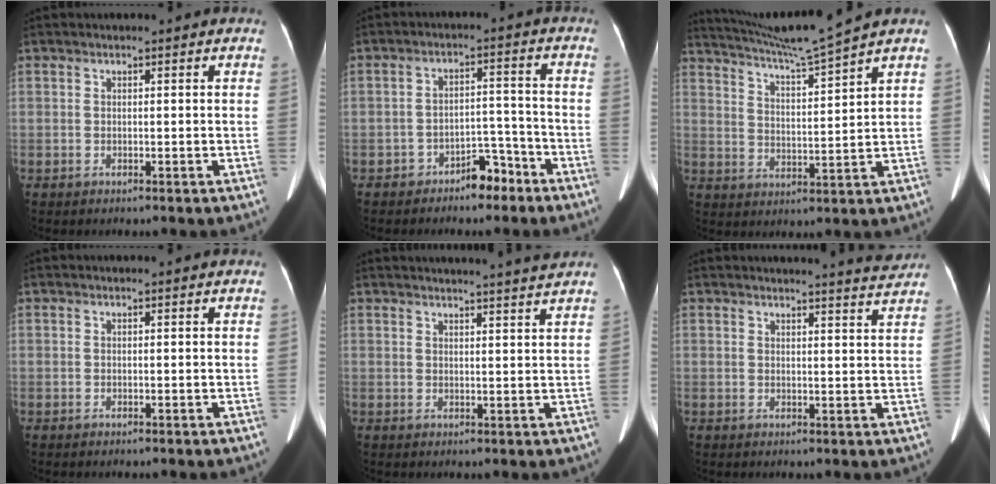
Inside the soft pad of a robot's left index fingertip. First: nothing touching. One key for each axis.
{"total": 5.2, "fx": -4.0, "fy": 2.4, "fz": 2.3, "tx": -0.031, "ty": 0.023, "tz": -0.060}
{"total": 9.7, "fx": 8.7, "fy": -2.9, "fz": 3.2, "tx": -0.068, "ty": -0.023, "tz": 0.157}
{"total": 0.0}
{"total": 7.8, "fx": 7.3, "fy": -1.4, "fz": 2.3, "tx": -0.027, "ty": -0.005, "tz": 0.079}
{"total": 4.7, "fx": 4.5, "fy": -0.9, "fz": 0.6, "tx": -0.016, "ty": -0.016, "tz": 0.044}